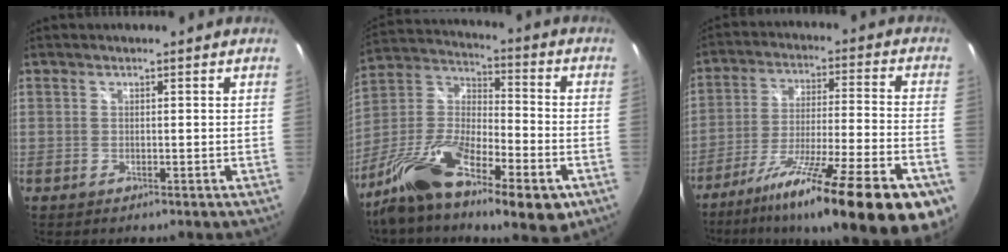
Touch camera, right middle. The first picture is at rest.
{"total": 20.9, "force": [-11.3, 6.8, 16.2], "torque": [-0.303, -0.027, -0.205]}
{"total": 26.2, "force": [-17.9, 2.7, 19.0], "torque": [-0.297, -0.055, -0.276]}